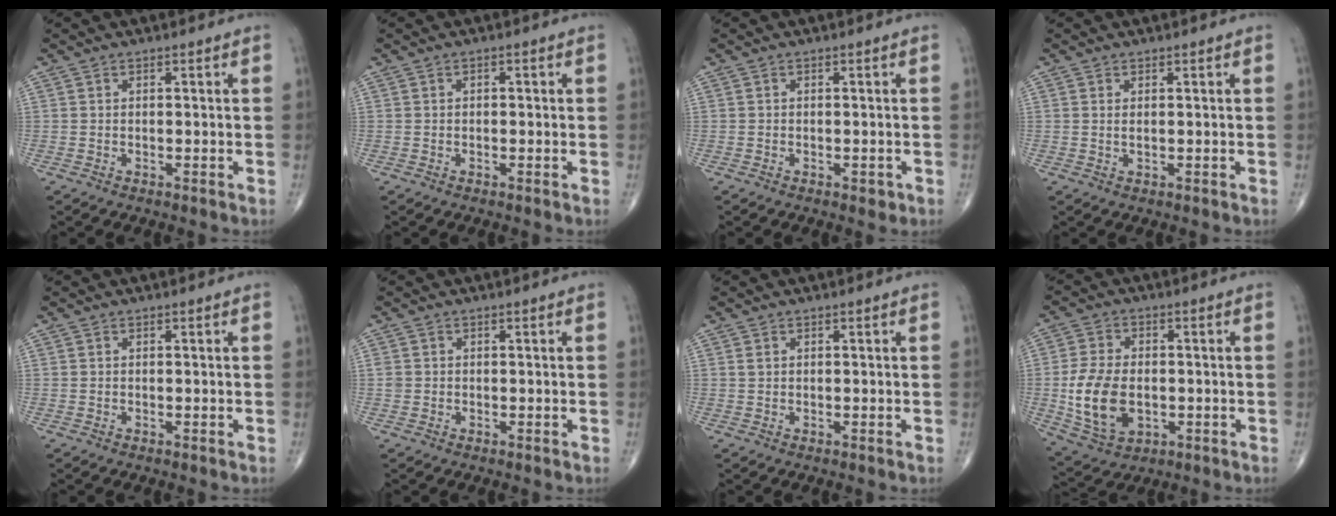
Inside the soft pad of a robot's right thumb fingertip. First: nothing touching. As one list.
[{"total": 0.7, "force": [0.1, 0.4, 0.6], "torque": [-0.006, 0.002, -0.001]}, {"total": 1.3, "force": [-0.6, 0.8, 0.8], "torque": [-0.006, 0.000, -0.007]}, {"total": 0.8, "force": [0.2, 0.2, 0.7], "torque": [-0.017, -0.001, 0.006]}, {"total": 0.0}, {"total": 1.2, "force": [0.0, 1.1, 0.4], "torque": [-0.003, 0.002, 0.003]}, {"total": 0.7, "force": [0.3, 0.5, 0.4], "torque": [-0.008, 0.002, 0.007]}, {"total": 12.3, "force": [-1.5, 8.0, 9.2], "torque": [-0.172, -0.001, -0.016]}]